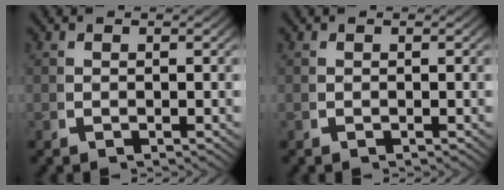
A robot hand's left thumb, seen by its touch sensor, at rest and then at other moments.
{"total": 0.0}